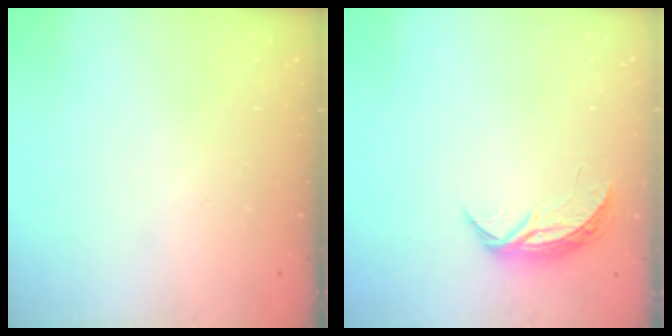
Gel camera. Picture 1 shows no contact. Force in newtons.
{"total": 5.8, "press": 5.8, "slide": 0.6}